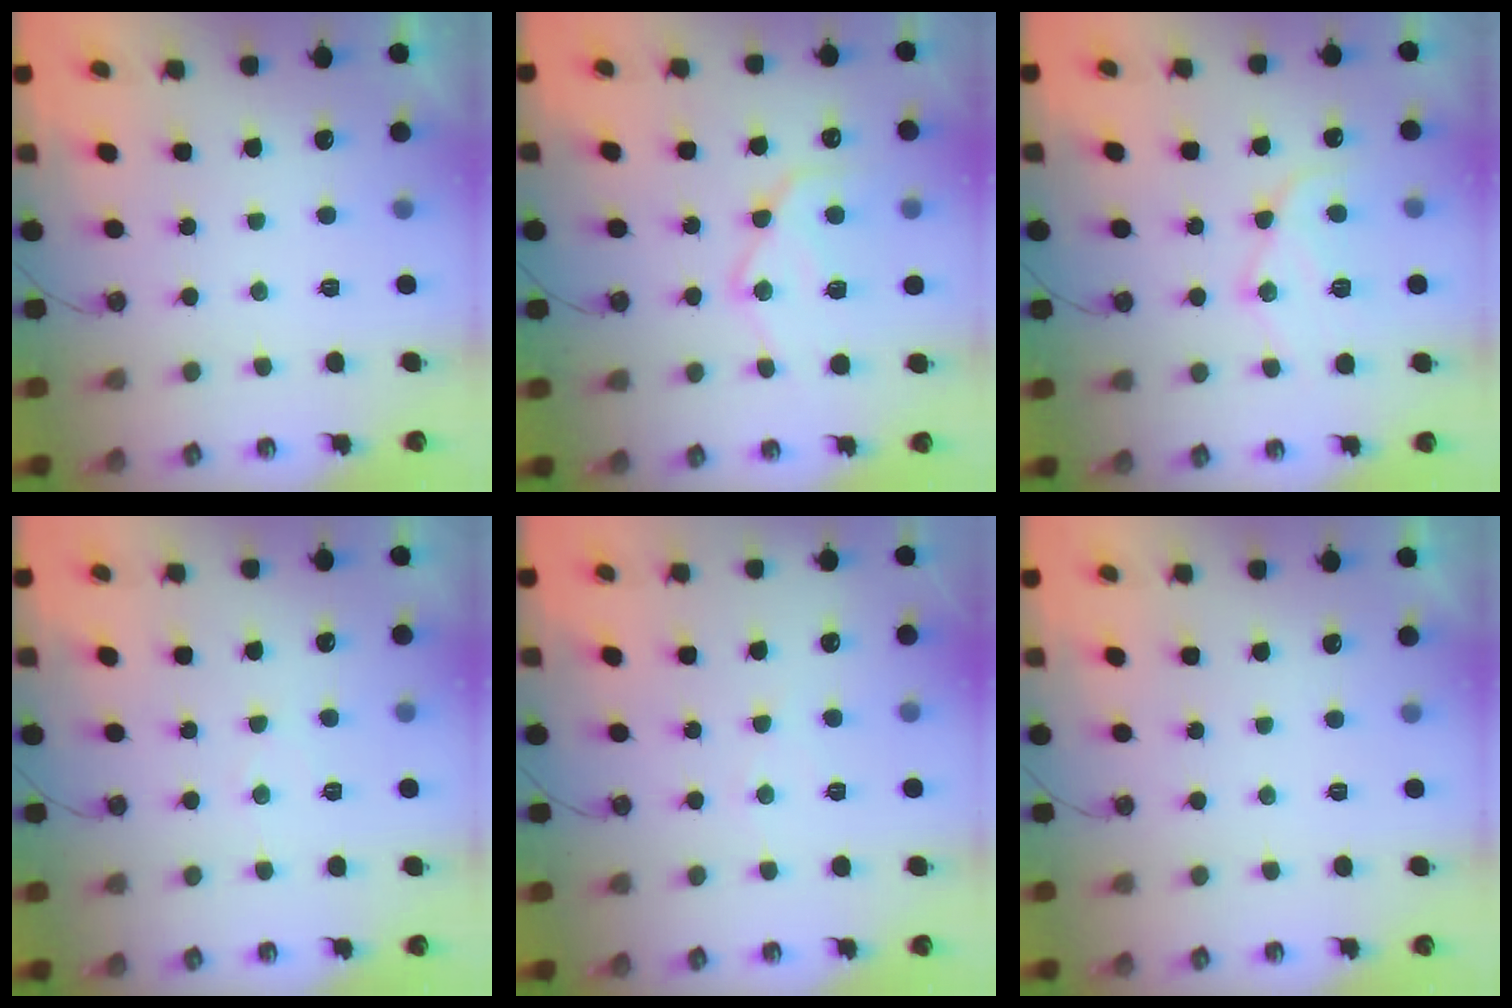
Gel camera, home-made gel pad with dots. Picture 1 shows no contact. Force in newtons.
{"total": 15.6, "press": 15.5, "slide": 1.3}
{"total": 14.2, "press": 14.1, "slide": 1.2}
{"total": 4.0, "press": 3.9, "slide": 0.6}
{"total": 4.1, "press": 4.0, "slide": 0.6}
{"total": 0.0}